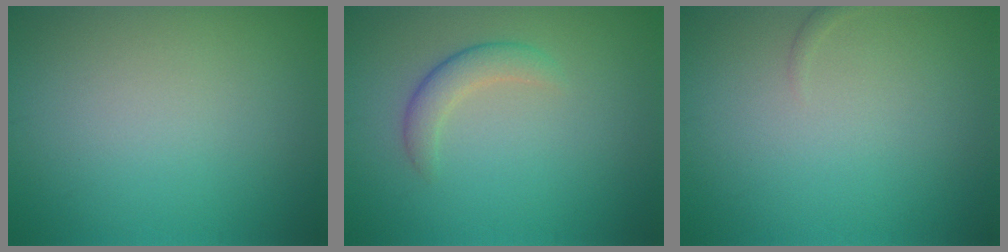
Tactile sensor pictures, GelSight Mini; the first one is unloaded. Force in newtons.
{"total": 2.1, "press": 2.1, "slide": 0.0}
{"total": 0.6, "press": 0.6, "slide": 0.1}